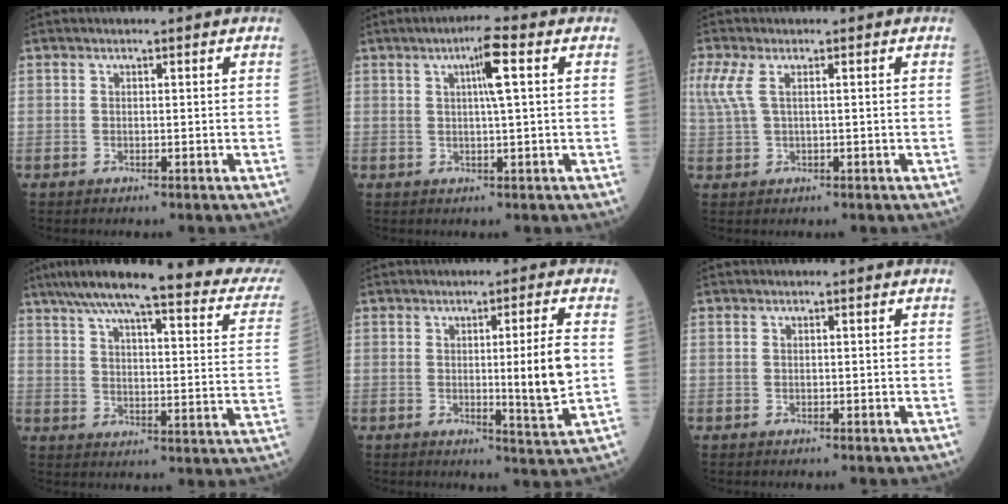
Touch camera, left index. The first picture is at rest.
{"total": 4.7, "force": [1.3, -0.4, 4.5], "torque": [-0.073, 0.002, 0.018]}
{"total": 5.2, "force": [1.9, 1.9, 4.4], "torque": [-0.137, 0.020, 0.043]}
{"total": 27.4, "force": [22.5, 3.2, 15.2], "torque": [-0.216, -0.016, 0.274]}
{"total": 7.1, "force": [-0.2, -1.0, 7.0], "torque": [-0.103, -0.020, -0.002]}
{"total": 0.0}